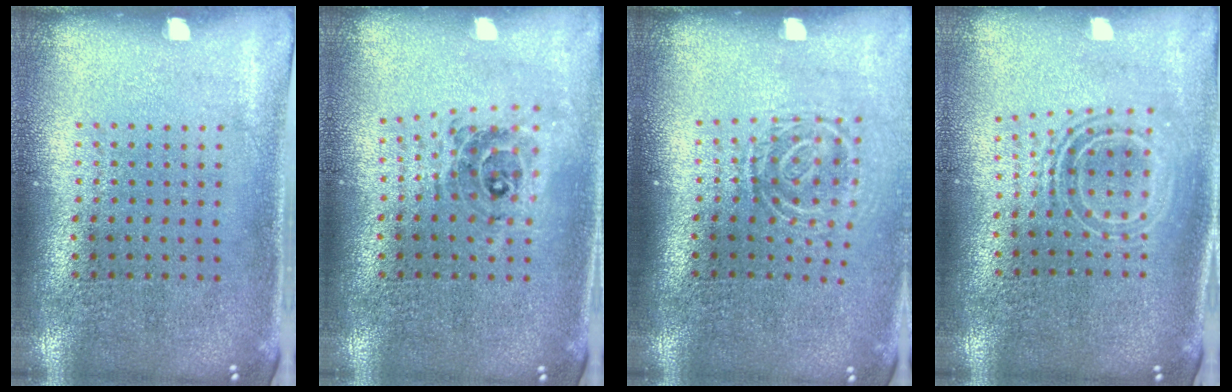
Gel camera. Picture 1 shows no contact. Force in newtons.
{"total": 0.7, "press": 0.7, "slide": 0.1}
{"total": 1.6, "press": 1.1, "slide": 1.2}
{"total": 1.7, "press": 1.3, "slide": 1.1}